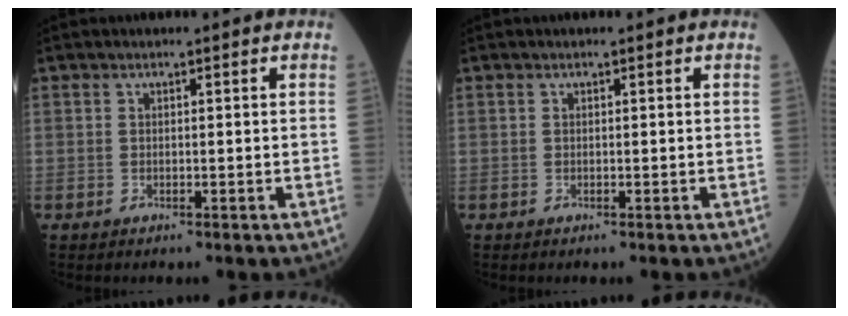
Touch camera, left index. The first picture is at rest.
{"total": 0.0}